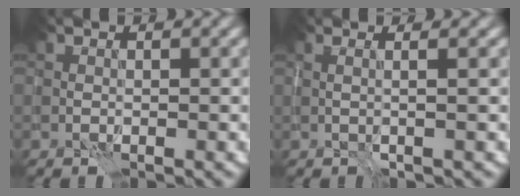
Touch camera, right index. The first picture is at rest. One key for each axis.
{"total": 2.8, "fx": 0.6, "fy": 1.0, "fz": 2.5, "tx": -0.024, "ty": 0.011, "tz": -0.019}